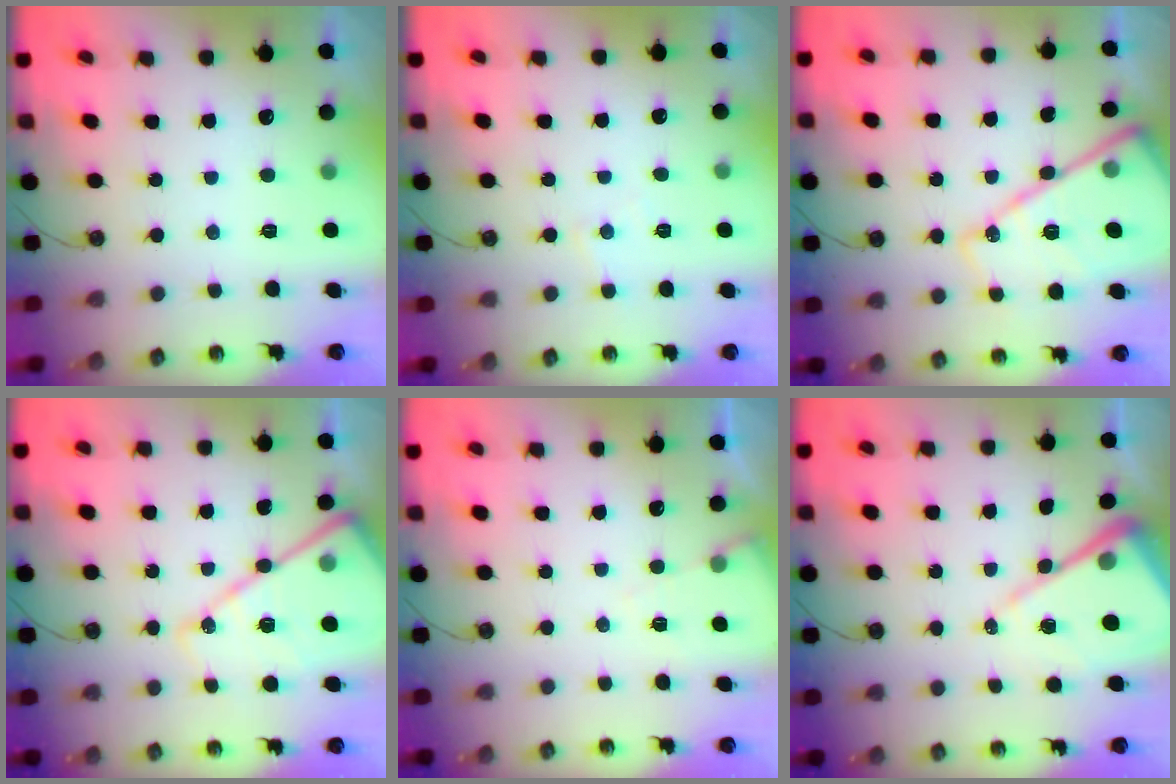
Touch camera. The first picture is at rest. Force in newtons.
{"total": 5.0, "press": 4.9, "slide": 0.7}
{"total": 20.9, "press": 20.8, "slide": 2.0}
{"total": 19.5, "press": 19.4, "slide": 1.6}
{"total": 5.0, "press": 5.0, "slide": 0.7}
{"total": 13.1, "press": 13.1, "slide": 1.4}